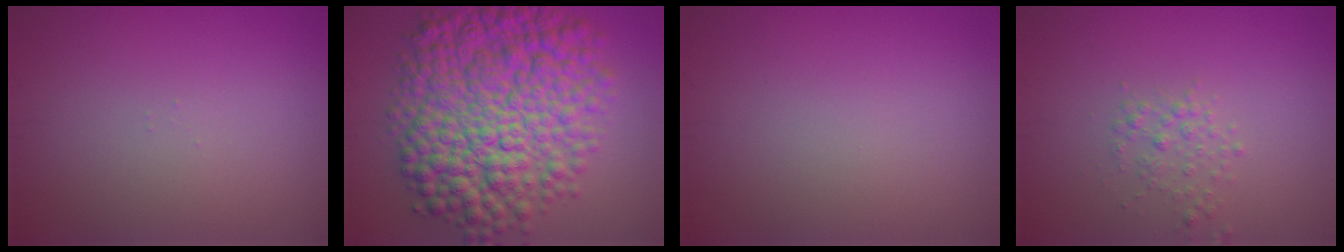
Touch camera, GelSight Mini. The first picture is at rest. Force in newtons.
{"total": 13.0, "press": 13.0, "slide": 0.1}
{"total": 0.0}
{"total": 1.7, "press": 1.7, "slide": 0.1}